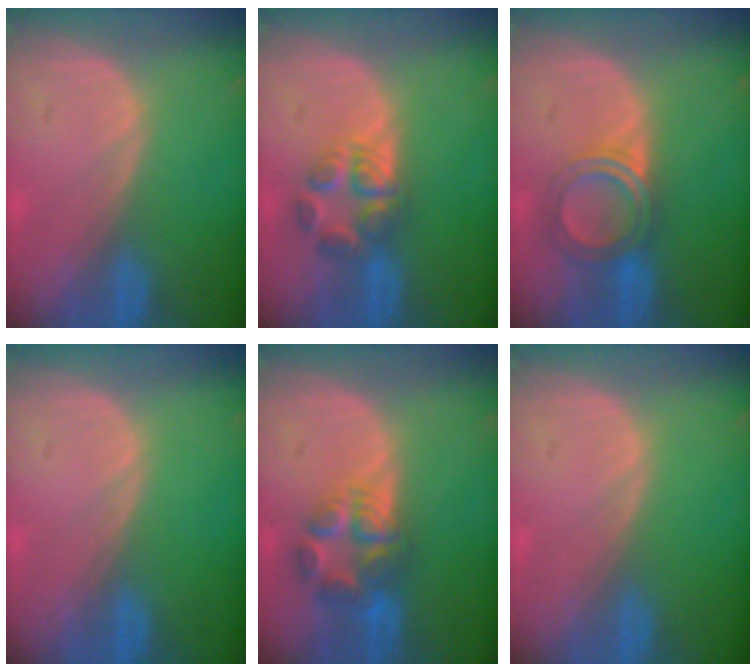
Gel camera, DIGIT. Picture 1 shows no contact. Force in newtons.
{"total": 5.6, "press": 5.5, "slide": 1.1}
{"total": 5.2, "press": 5.1, "slide": 0.3}
{"total": 0.0}
{"total": 6.8, "press": 6.5, "slide": 2.1}
{"total": 0.0}